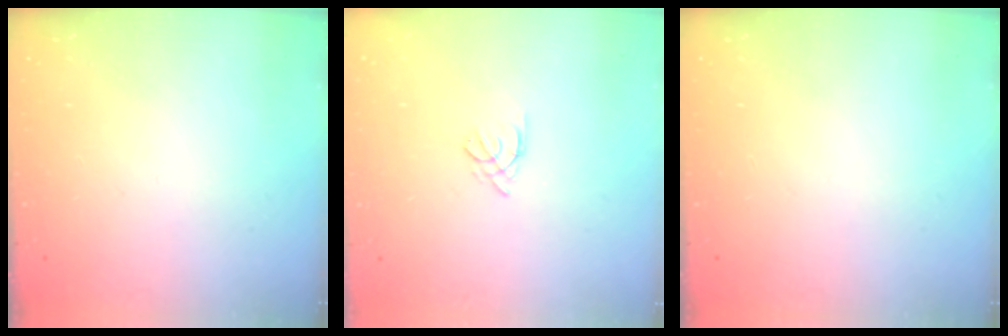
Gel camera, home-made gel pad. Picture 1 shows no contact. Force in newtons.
{"total": 3.0, "press": 2.9, "slide": 0.7}
{"total": 0.0}